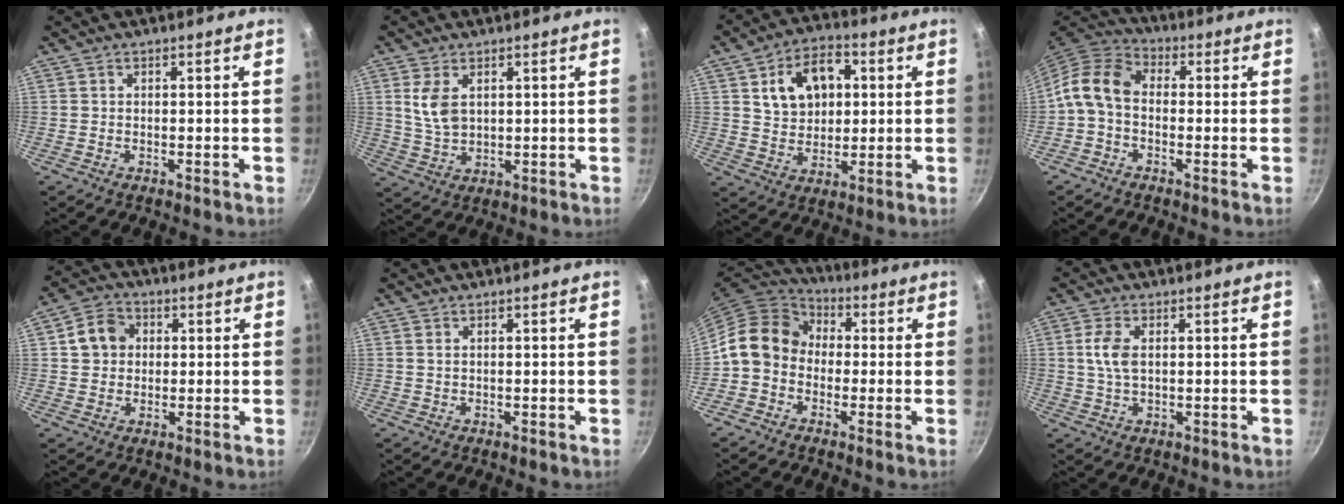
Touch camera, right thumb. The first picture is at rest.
{"total": 6.4, "force": [2.0, 3.9, 4.7], "torque": [-0.087, -0.015, 0.045]}
{"total": 12.6, "force": [3.2, 9.0, 8.2], "torque": [-0.103, 0.003, 0.052]}
{"total": 8.3, "force": [-1.2, 5.9, 5.8], "torque": [-0.109, 0.035, -0.041]}
{"total": 6.9, "force": [1.4, 6.0, 3.3], "torque": [-0.031, 0.013, 0.014]}
{"total": 0.6, "force": [0.2, 0.4, 0.4], "torque": [-0.009, 0.001, 0.006]}
{"total": 11.5, "force": [-0.2, 9.6, 6.4], "torque": [-0.080, 0.033, -0.028]}
{"total": 5.0, "force": [0.8, 2.8, 4.0], "torque": [-0.082, 0.004, 0.016]}